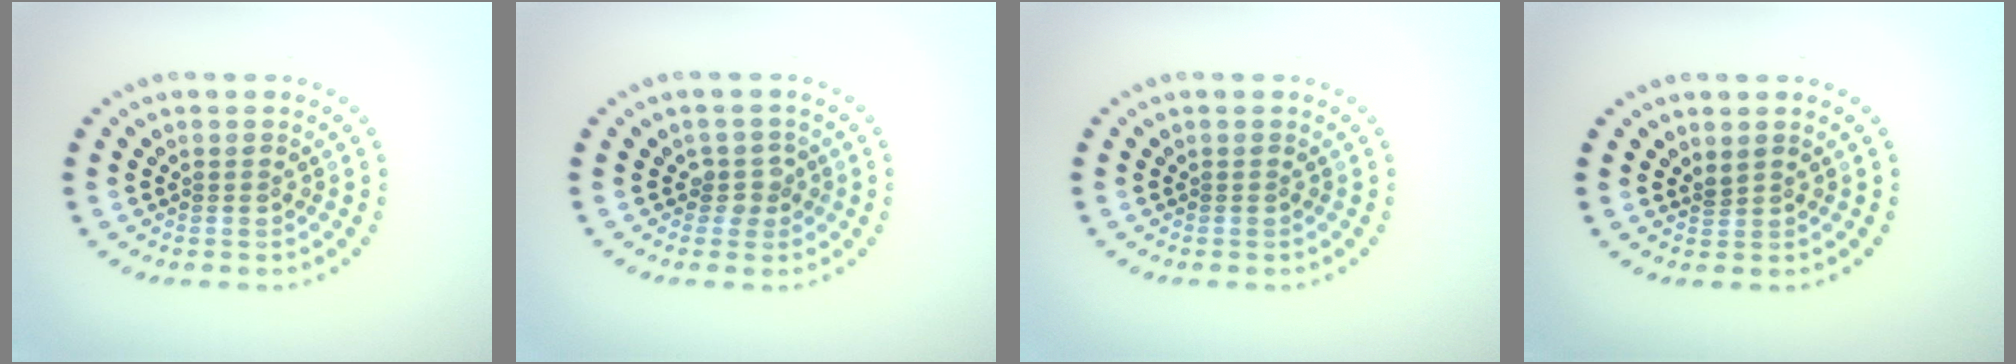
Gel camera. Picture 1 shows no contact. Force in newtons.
{"total": 1.7, "press": 1.3, "slide": 1.2}
{"total": 0.0}
{"total": 0.6, "press": 0.4, "slide": 0.5}